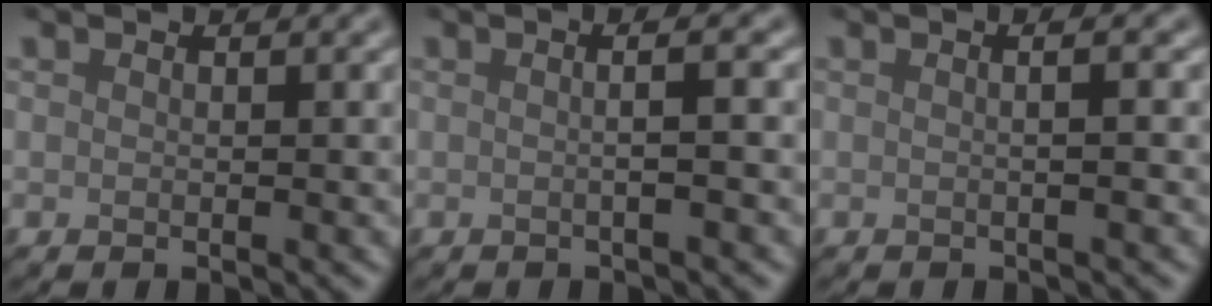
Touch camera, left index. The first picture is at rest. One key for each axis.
{"total": 3.9, "fx": 0.5, "fy": 1.7, "fz": 3.5, "tx": -0.023, "ty": 0.021, "tz": -0.023}
{"total": 3.6, "fx": 0.8, "fy": 1.7, "fz": 3.0, "tx": -0.015, "ty": 0.024, "tz": -0.021}